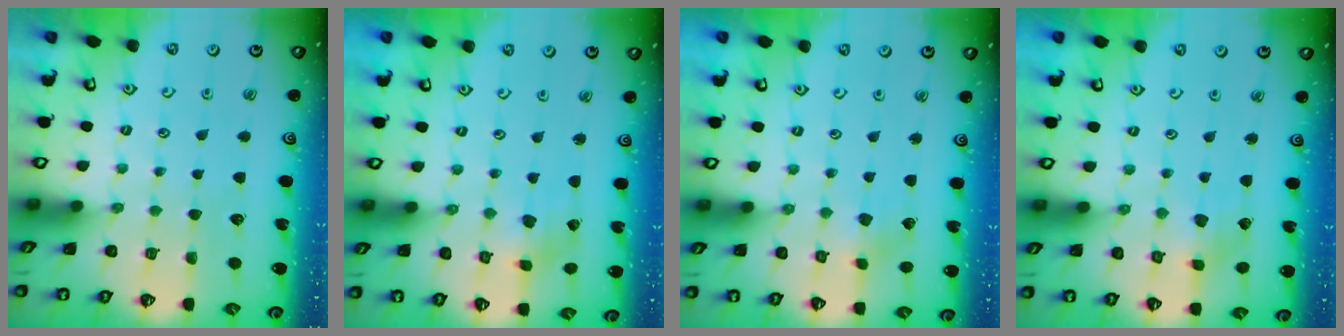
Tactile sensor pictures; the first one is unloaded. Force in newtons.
{"total": 2.6, "press": 2.5, "slide": 0.5}
{"total": 2.5, "press": 2.4, "slide": 0.2}
{"total": 3.0, "press": 3.0, "slide": 0.1}